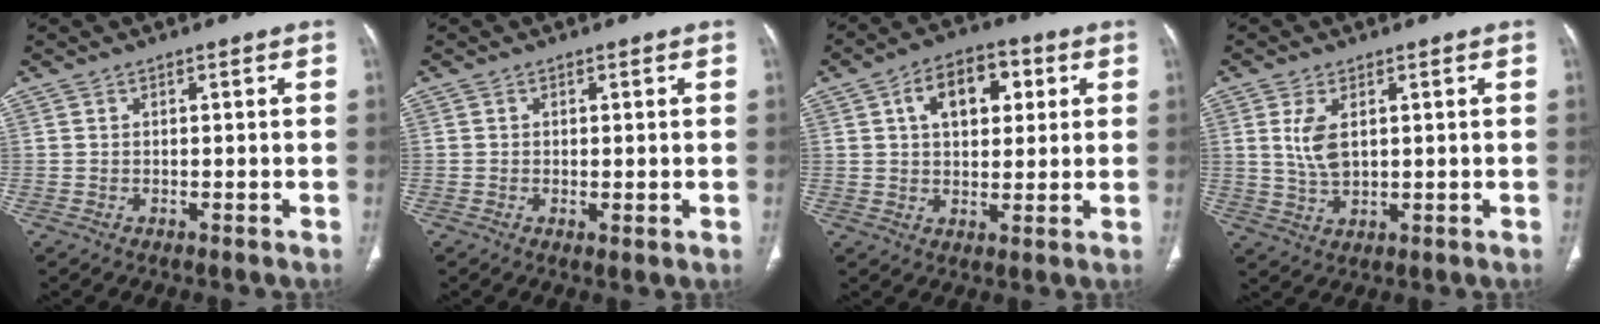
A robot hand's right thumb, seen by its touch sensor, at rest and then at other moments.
{"total": 1.3, "force": [-0.2, 0.4, 1.2], "torque": [-0.026, -0.007, -0.003]}
{"total": 11.3, "force": [3.5, 7.0, 8.1], "torque": [-0.094, 0.006, 0.051]}
{"total": 5.6, "force": [1.5, 3.0, 4.5], "torque": [-0.091, -0.008, 0.036]}